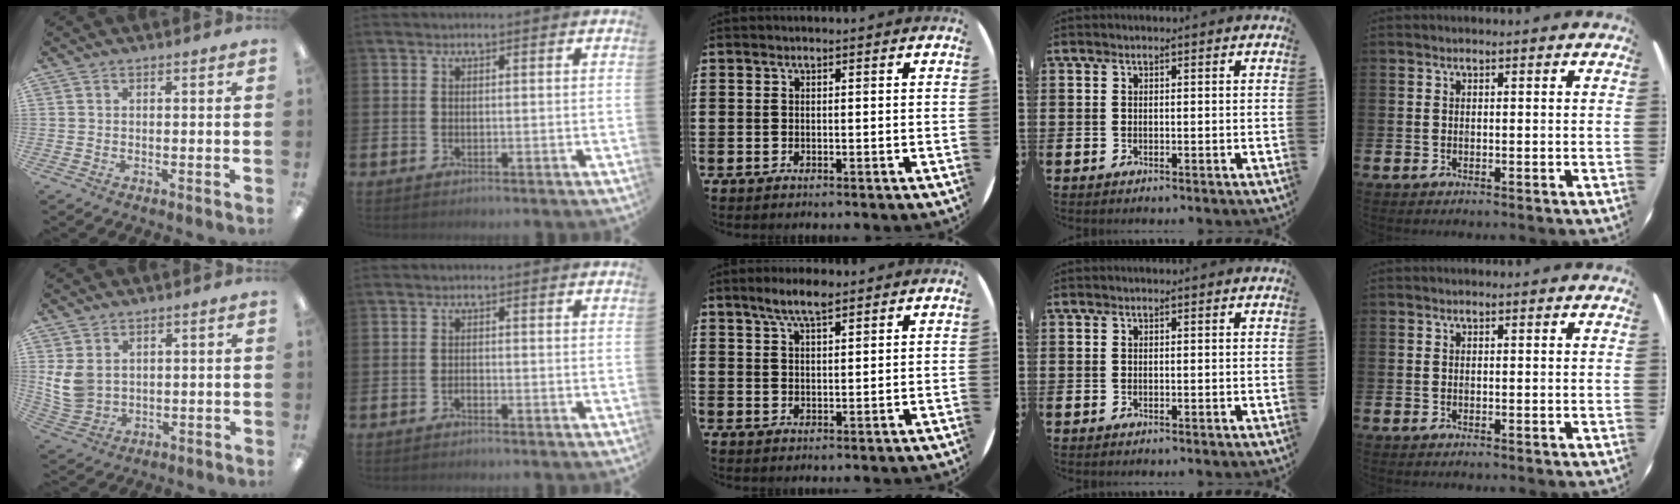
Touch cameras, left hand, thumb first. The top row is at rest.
{"thumb": {"total": 7.1, "force": [2.7, 5.5, 3.6], "torque": [-0.095, -0.002, 0.055]}, "index": {"total": 0.7, "force": [-0.6, 0.2, 0.3], "torque": [-0.013, -0.001, -0.011]}, "middle": {"total": 4.6, "force": [3.5, 1.2, 2.8], "torque": [-0.053, -0.002, 0.061]}}